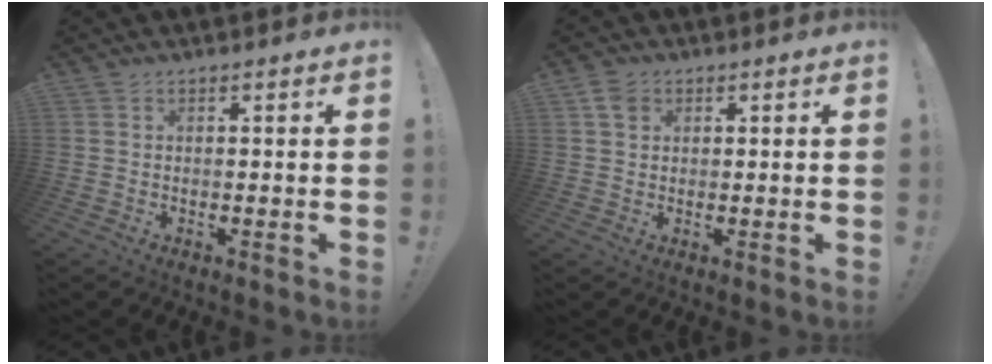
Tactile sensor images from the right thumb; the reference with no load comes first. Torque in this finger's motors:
{"motor_torque": [0.89, 0.25, 0.15, -0.19, -0.15]}